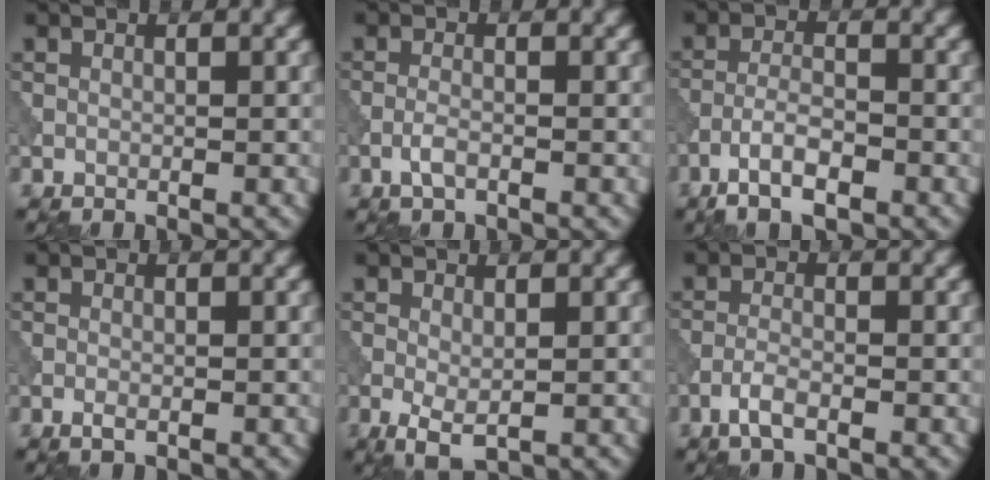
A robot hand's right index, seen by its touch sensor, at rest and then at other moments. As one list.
[{"total": 1.5, "force": [-0.8, 0.4, 1.1], "torque": [-0.027, 0.001, -0.021]}, {"total": 4.2, "force": [-2.6, 1.3, 3.0], "torque": [-0.058, 0.002, -0.054]}, {"total": 0.8, "force": [-0.4, 0.3, 0.6], "torque": [-0.015, -0.002, -0.008]}, {"total": 2.2, "force": [-0.4, 0.9, 2.0], "torque": [-0.042, -0.010, -0.006]}, {"total": 2.0, "force": [-1.2, 0.6, 1.5], "torque": [-0.033, 0.003, -0.029]}]